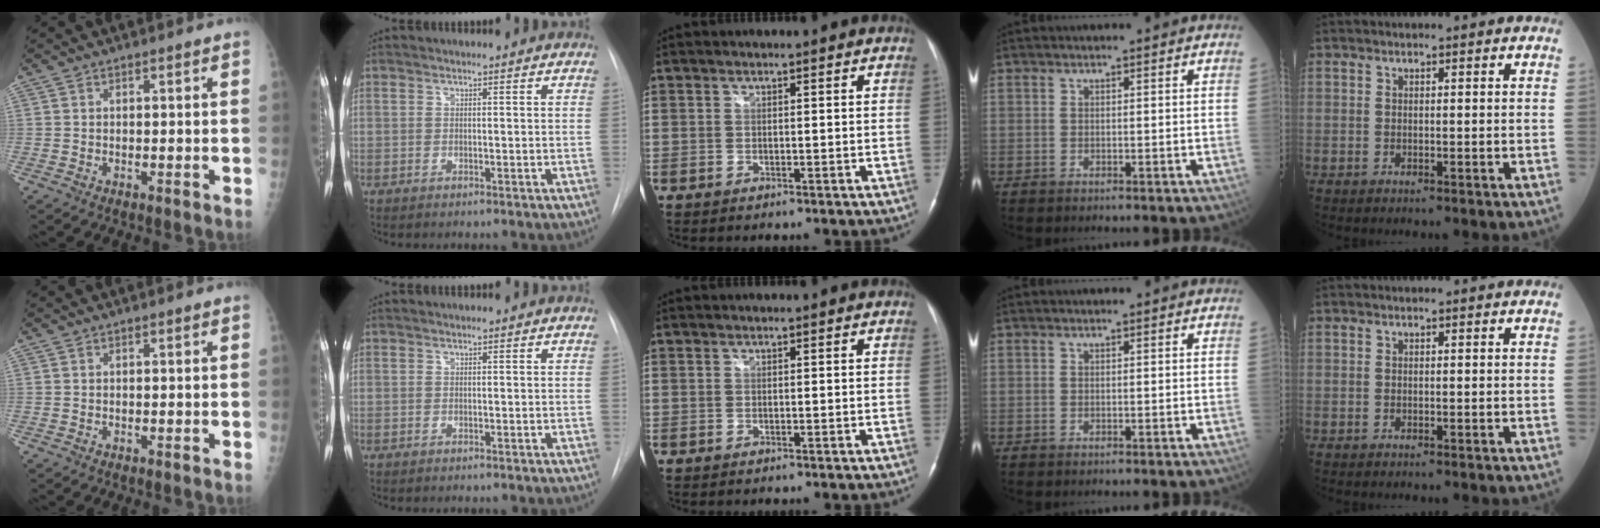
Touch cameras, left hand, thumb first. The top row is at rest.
{}